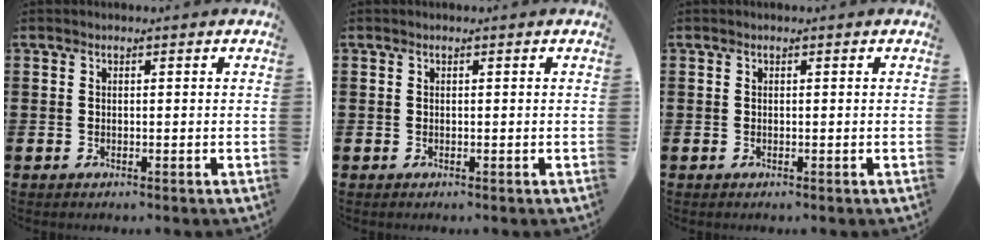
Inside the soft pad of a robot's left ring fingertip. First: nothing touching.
{"total": 0.0}
{"total": 0.0}